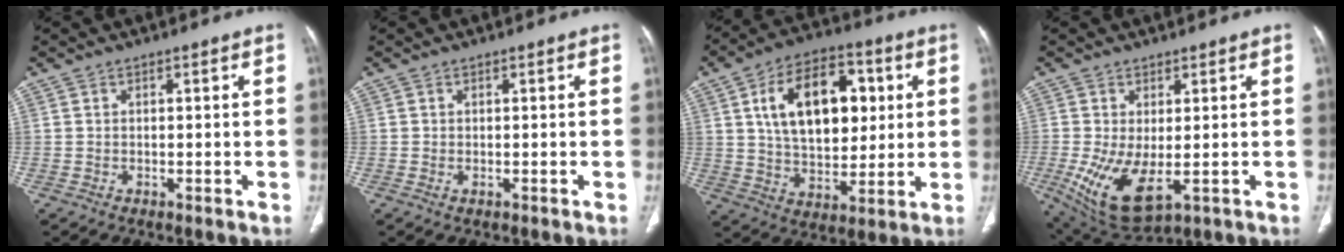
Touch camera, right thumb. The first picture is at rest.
{"total": 0.6, "force": [-0.2, 0.3, 0.5], "torque": [-0.010, -0.001, -0.002]}
{"total": 19.4, "force": [4.9, 11.6, 14.8], "torque": [-0.200, 0.000, 0.084]}
{"total": 10.6, "force": [-2.2, 4.7, 9.2], "torque": [-0.182, -0.021, -0.018]}